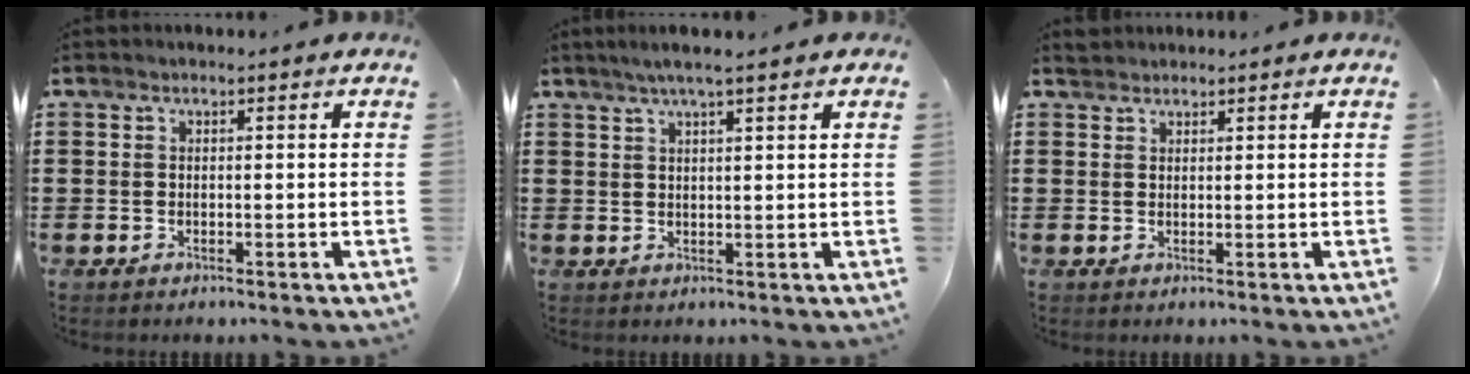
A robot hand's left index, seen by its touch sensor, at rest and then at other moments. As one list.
[{"total": 3.6, "force": [2.5, 0.0, 2.5], "torque": [-0.053, 0.003, 0.045]}, {"total": 1.5, "force": [1.4, 0.5, 0.0], "torque": [-0.003, 0.002, 0.028]}]